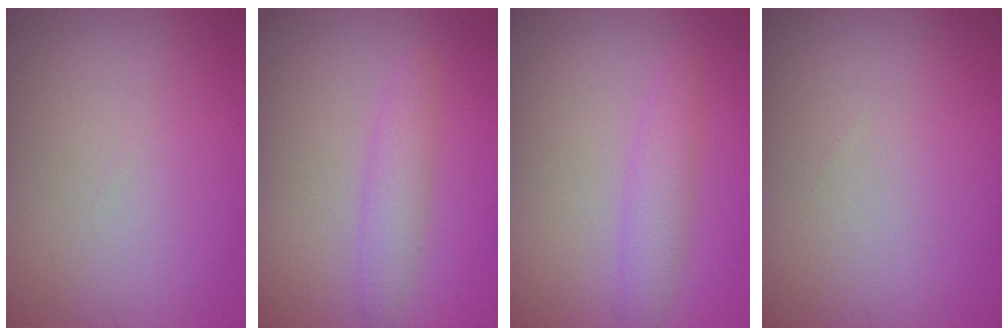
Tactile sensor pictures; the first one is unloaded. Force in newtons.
{"total": 2.2, "press": 2.2, "slide": 0.1}
{"total": 2.3, "press": 2.3, "slide": 0.1}
{"total": 0.0}